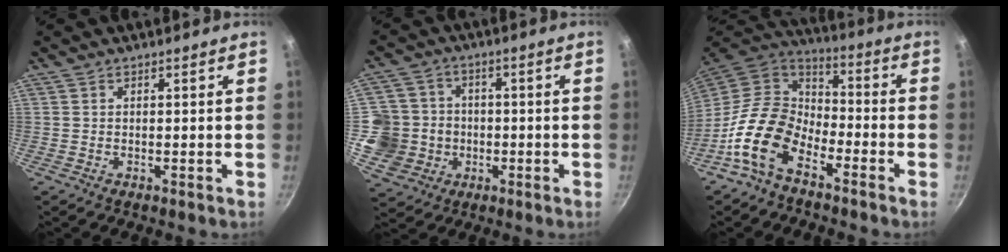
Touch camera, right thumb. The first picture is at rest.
{"total": 10.3, "force": [-1.4, 10.0, 2.2], "torque": [-0.009, 0.022, -0.030]}
{"total": 14.4, "force": [-7.6, 8.7, 8.5], "torque": [-0.135, 0.059, -0.169]}